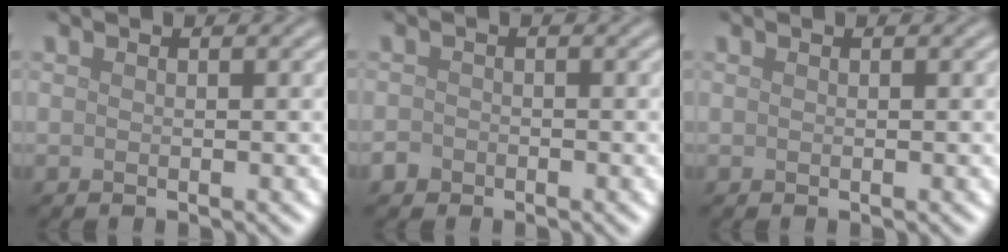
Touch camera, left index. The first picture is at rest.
{"total": 1.1, "force": [-0.7, 0.8, 0.1], "torque": [0.003, 0.000, -0.017]}
{"total": 0.0}